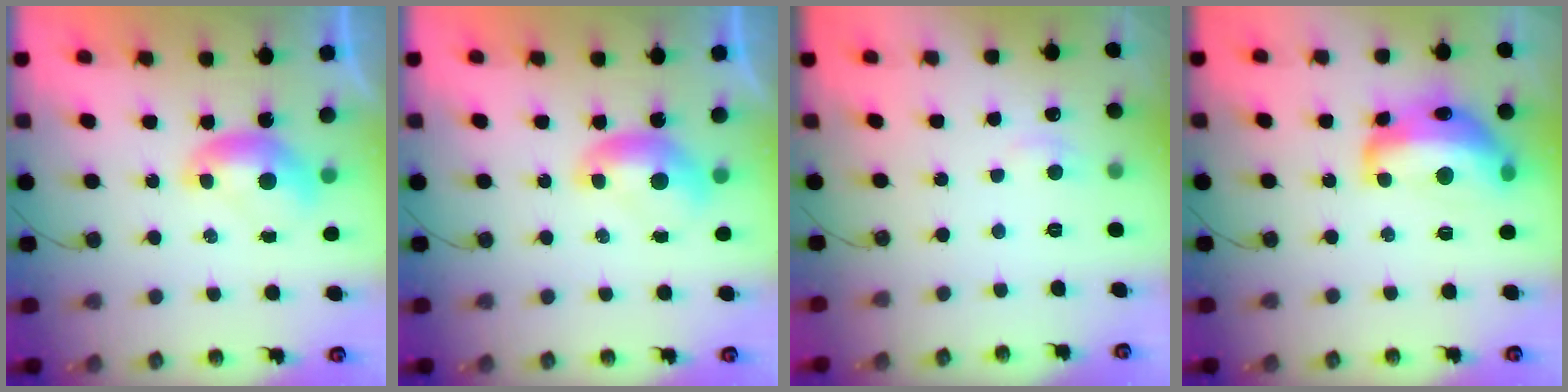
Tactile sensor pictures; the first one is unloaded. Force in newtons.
{"total": 0.0}
{"total": 2.4, "press": 2.3, "slide": 0.5}
{"total": 12.0, "press": 12.0, "slide": 1.0}